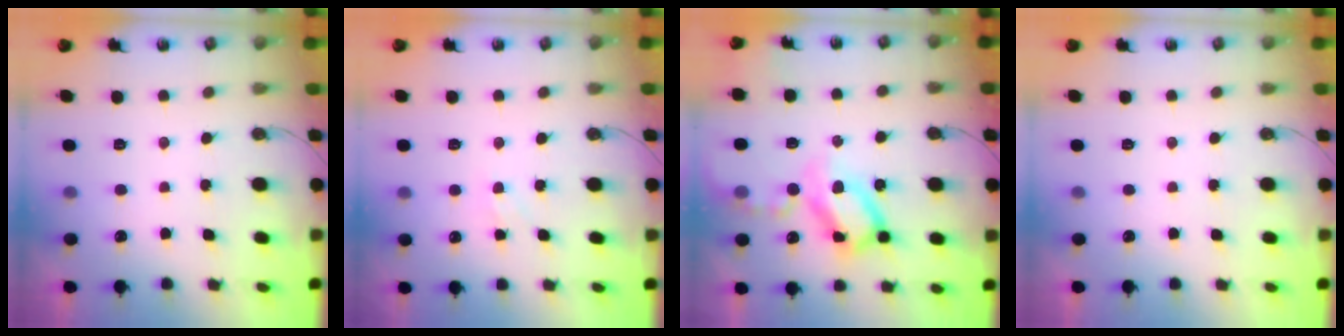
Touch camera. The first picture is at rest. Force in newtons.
{"total": 5.4, "press": 5.4, "slide": 0.7}
{"total": 18.1, "press": 18.0, "slide": 2.4}
{"total": 0.0}